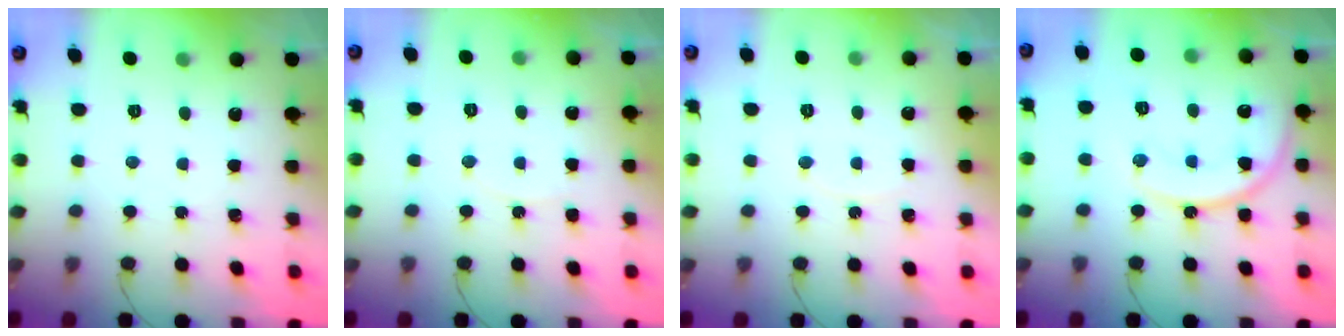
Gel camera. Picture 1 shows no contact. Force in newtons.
{"total": 5.0, "press": 5.0, "slide": 0.6}
{"total": 3.8, "press": 3.8, "slide": 0.4}
{"total": 15.0, "press": 14.9, "slide": 1.6}